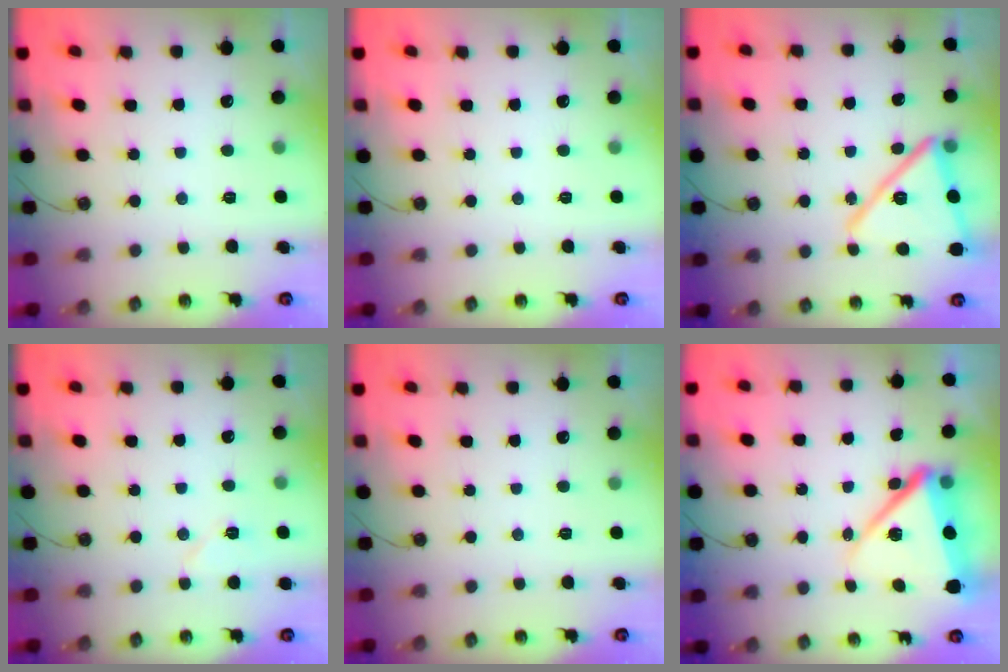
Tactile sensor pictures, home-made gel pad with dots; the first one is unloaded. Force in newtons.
{"total": 0.0}
{"total": 18.9, "press": 18.9, "slide": 1.2}
{"total": 6.6, "press": 6.4, "slide": 1.6}
{"total": 0.0}
{"total": 14.2, "press": 14.1, "slide": 1.3}